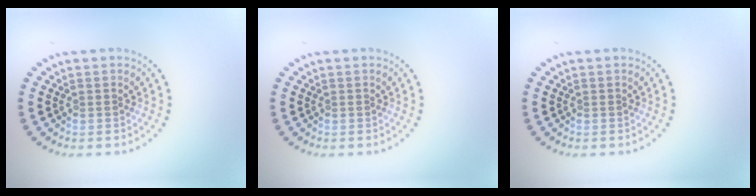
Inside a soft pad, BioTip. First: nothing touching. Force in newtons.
{"total": 0.0}
{"total": 0.0}